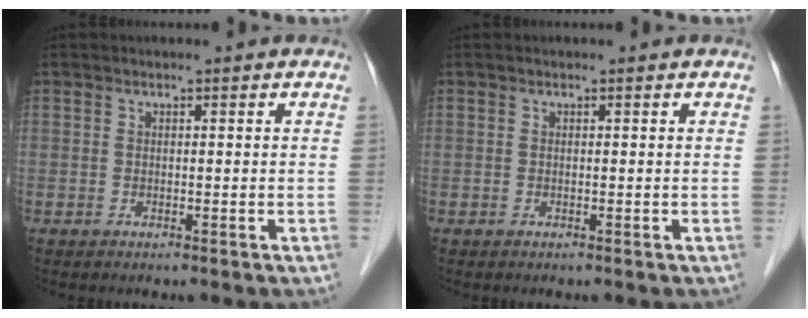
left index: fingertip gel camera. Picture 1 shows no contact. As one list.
[{"total": 0.0}]